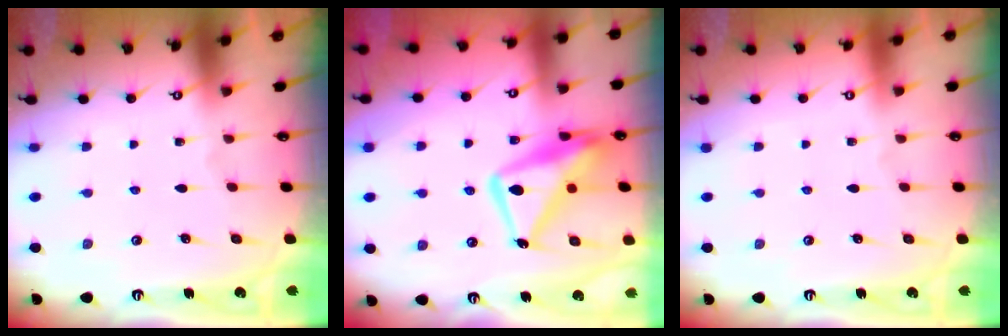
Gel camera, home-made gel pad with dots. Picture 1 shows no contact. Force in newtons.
{"total": 17.0, "press": 16.9, "slide": 1.5}
{"total": 3.9, "press": 3.9, "slide": 0.1}